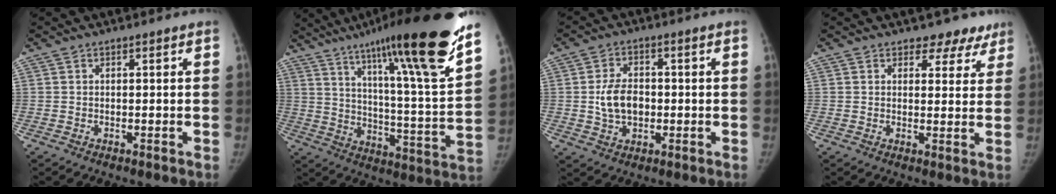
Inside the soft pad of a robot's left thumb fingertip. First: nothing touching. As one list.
[{"total": 29.2, "force": [19.7, 2.5, 21.4], "torque": [-0.320, -0.082, 0.300]}, {"total": 7.3, "force": [-0.4, 5.0, 5.3], "torque": [-0.086, 0.007, -0.005]}, {"total": 5.8, "force": [4.6, 3.5, 0.9], "torque": [0.024, -0.028, 0.047]}]